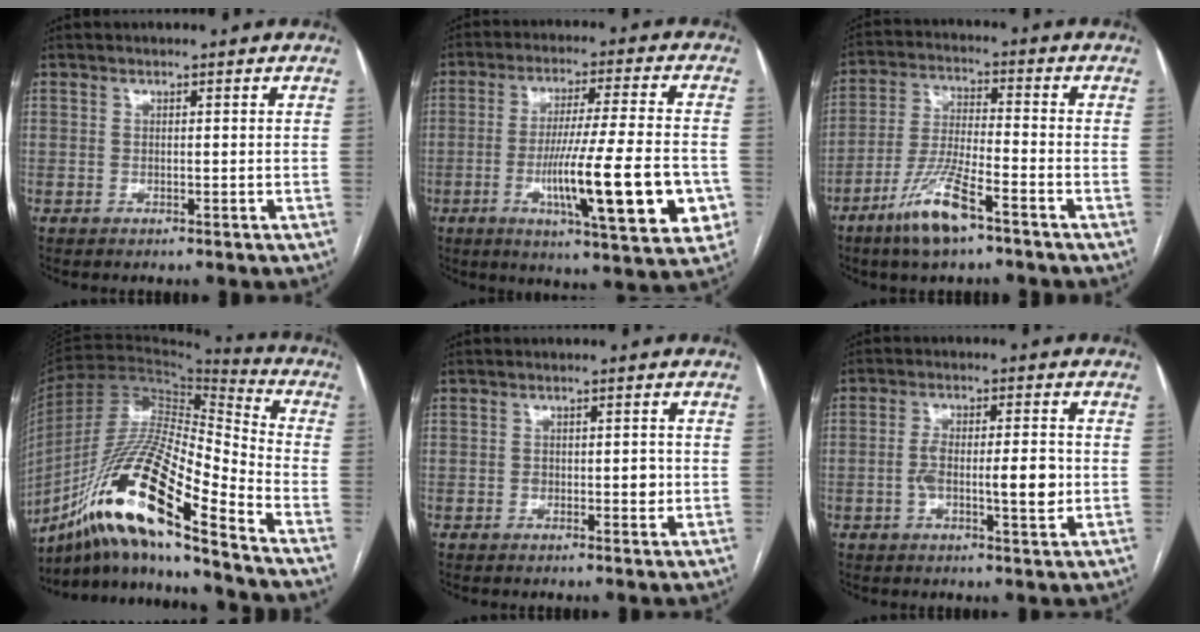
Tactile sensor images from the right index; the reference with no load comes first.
{"total": 18.4, "force": [-5.0, 1.5, 17.7], "torque": [-0.249, -0.015, -0.071]}
{"total": 9.9, "force": [-6.2, 1.5, 7.6], "torque": [-0.158, -0.016, -0.119]}
{"total": 17.3, "force": [-12.3, 1.0, 12.1], "torque": [-0.232, -0.004, -0.229]}
{"total": 2.8, "force": [-0.5, 1.6, 2.3], "torque": [-0.031, 0.003, -0.004]}
{"total": 8.0, "force": [-1.2, 2.0, 7.6], "torque": [-0.134, 0.007, -0.020]}